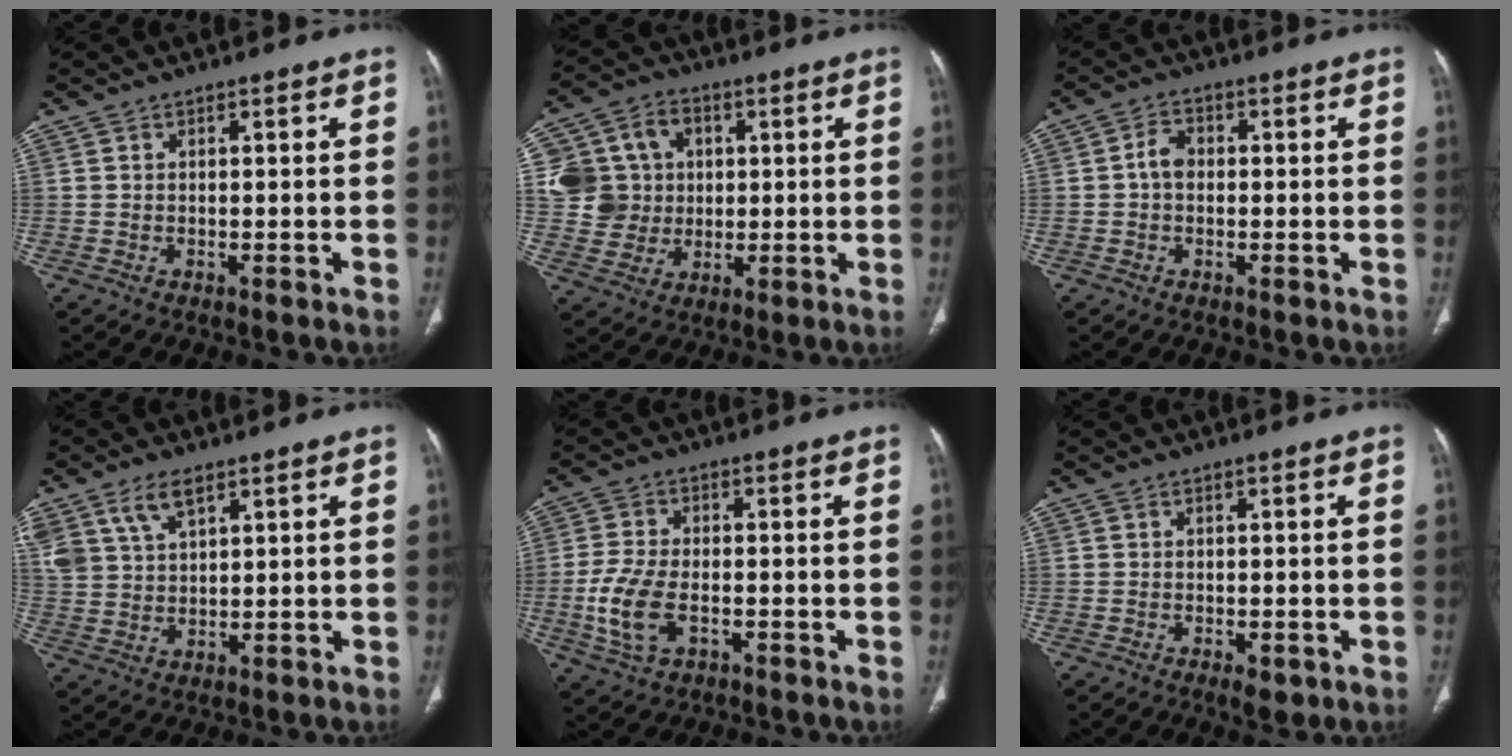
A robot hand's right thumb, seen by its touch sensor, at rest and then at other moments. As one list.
[{"total": 12.4, "force": [2.1, 11.5, 4.3], "torque": [-0.056, 0.014, 0.042]}, {"total": 3.3, "force": [-0.2, 2.5, 2.2], "torque": [-0.033, 0.013, -0.010]}, {"total": 8.3, "force": [4.9, 4.4, 5.1], "torque": [-0.098, -0.009, 0.105]}, {"total": 8.6, "force": [-2.3, 4.8, 6.8], "torque": [-0.151, 0.005, -0.043]}, {"total": 3.0, "force": [-1.4, 1.4, 2.3], "torque": [-0.030, 0.002, -0.013]}]